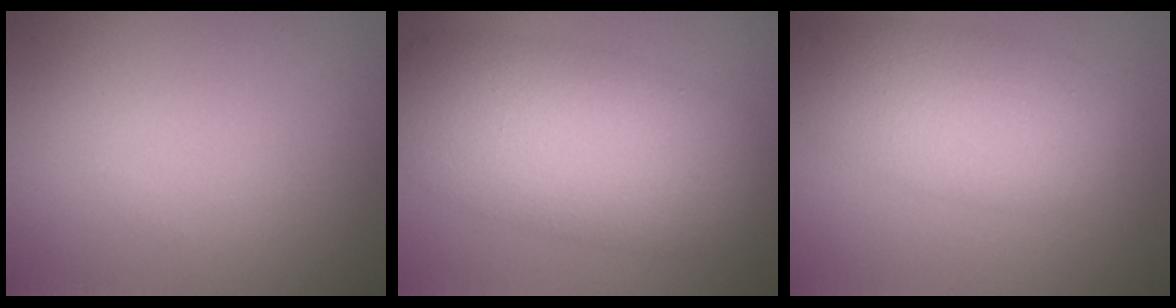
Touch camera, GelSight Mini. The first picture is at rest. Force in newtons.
{"total": 9.7, "press": 9.7, "slide": 0.3}
{"total": 5.7, "press": 5.7, "slide": 0.3}